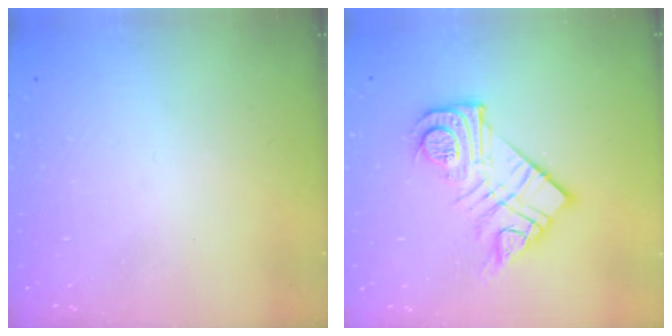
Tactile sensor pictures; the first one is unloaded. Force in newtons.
{"total": 15.3, "press": 15.3, "slide": 1.0}